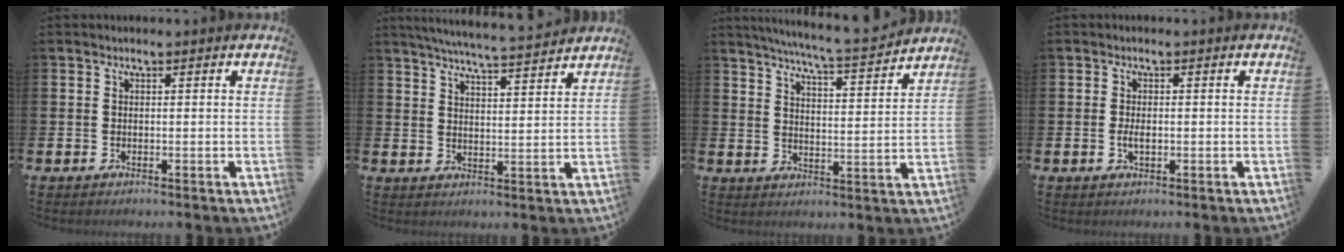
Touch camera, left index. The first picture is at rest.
{"total": 6.0, "force": [5.8, -0.4, 1.3], "torque": [-0.041, -0.039, 0.101]}
{"total": 6.9, "force": [6.5, -0.4, 2.0], "torque": [-0.057, -0.047, 0.113]}
{"total": 1.8, "force": [-0.2, 0.8, 1.5], "torque": [-0.024, 0.000, -0.005]}